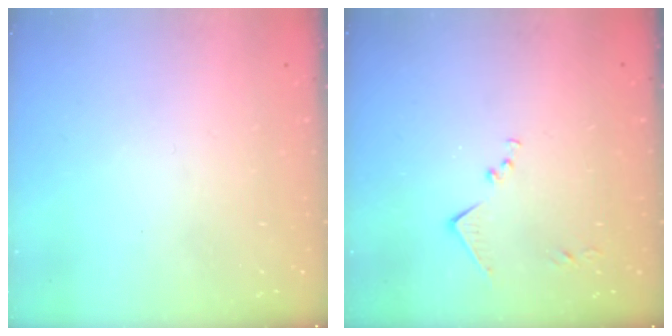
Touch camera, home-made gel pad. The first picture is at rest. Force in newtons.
{"total": 8.2, "press": 8.2, "slide": 0.4}